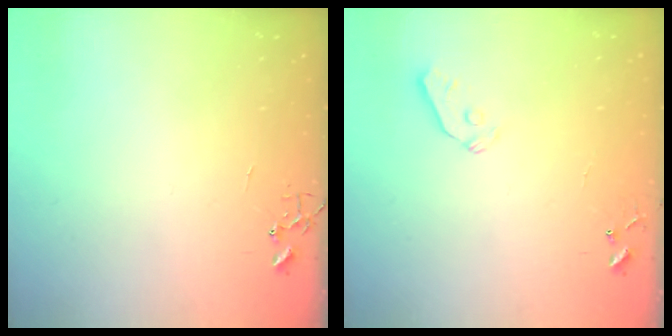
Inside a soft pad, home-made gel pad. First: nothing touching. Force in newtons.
{"total": 5.9, "press": 5.8, "slide": 0.7}